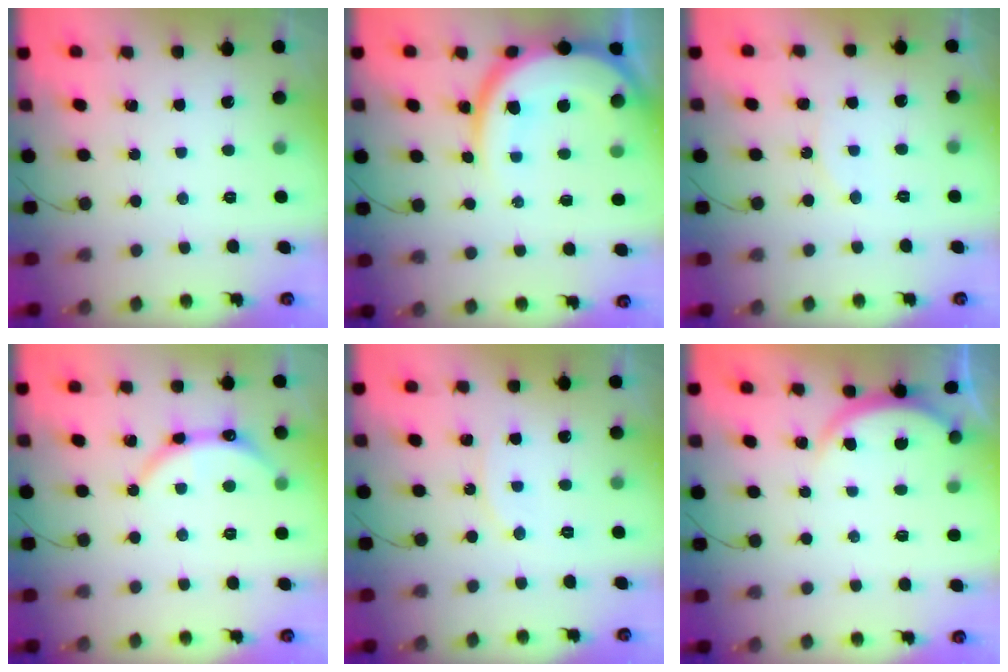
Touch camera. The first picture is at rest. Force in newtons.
{"total": 15.2, "press": 15.2, "slide": 1.1}
{"total": 5.6, "press": 5.3, "slide": 1.9}
{"total": 5.2, "press": 5.0, "slide": 1.3}
{"total": 6.0, "press": 6.0, "slide": 0.2}
{"total": 4.7, "press": 4.7, "slide": 0.2}